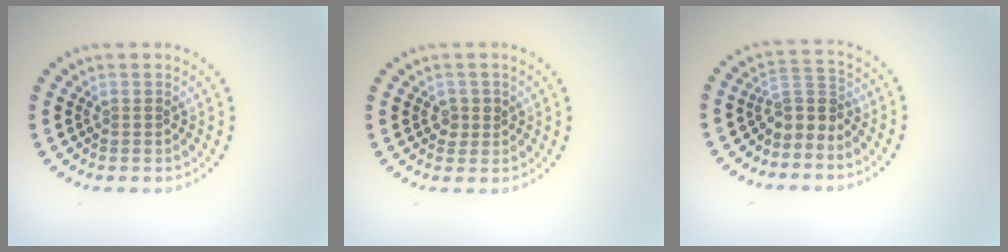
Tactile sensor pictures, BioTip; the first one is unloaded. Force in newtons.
{"total": 1.3, "press": 1.2, "slide": 0.4}
{"total": 2.7, "press": 1.9, "slide": 1.9}